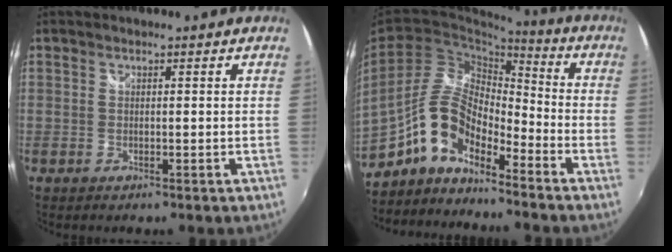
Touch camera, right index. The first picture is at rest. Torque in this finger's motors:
{"motor_torque": [1.03, -1.11, 0.66, 0.09]}